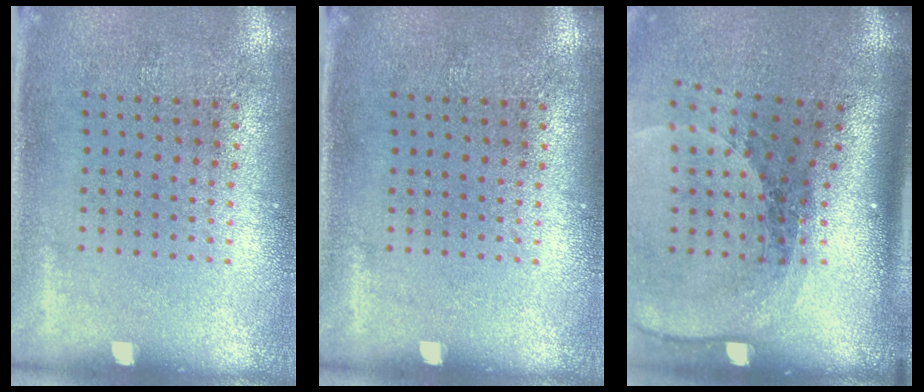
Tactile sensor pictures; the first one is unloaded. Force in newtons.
{"total": 0.0}
{"total": 2.1, "press": 1.6, "slide": 1.3}